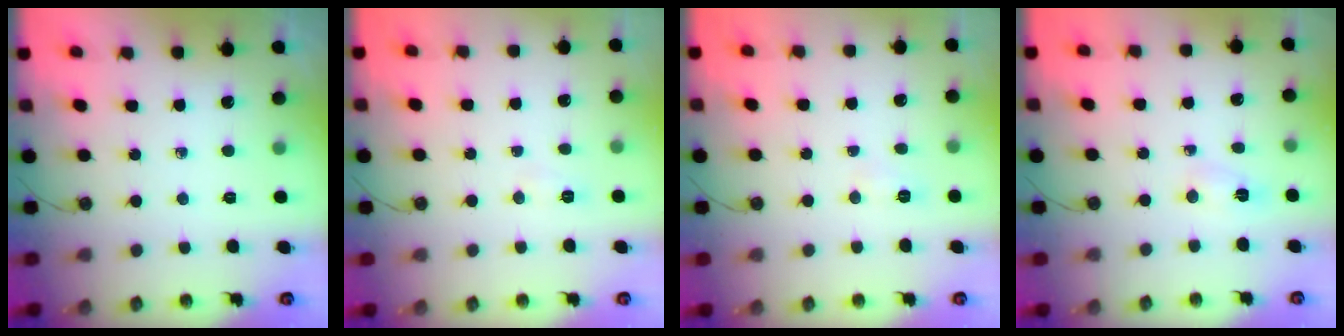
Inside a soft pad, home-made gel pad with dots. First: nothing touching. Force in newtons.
{"total": 4.9, "press": 4.9, "slide": 0.5}
{"total": 4.4, "press": 4.3, "slide": 0.6}
{"total": 2.2, "press": 2.2, "slide": 0.2}